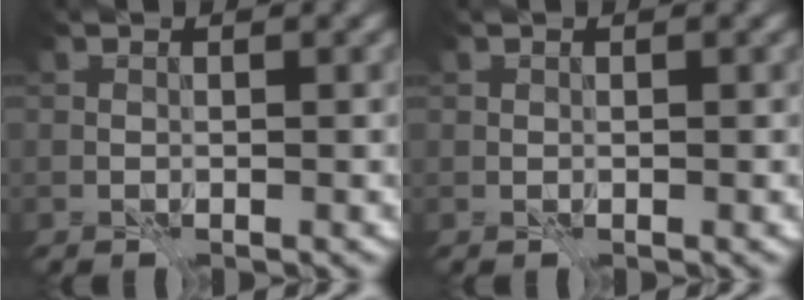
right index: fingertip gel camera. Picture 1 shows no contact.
{"total": 0.0}